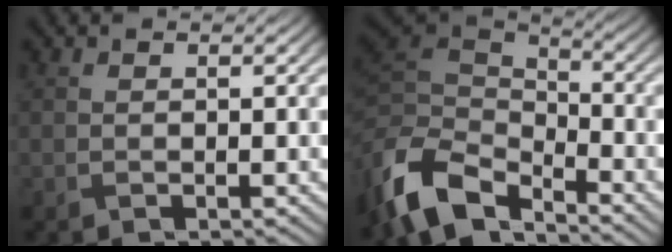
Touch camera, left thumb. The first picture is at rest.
{"total": 10.8, "force": [-6.9, 5.6, 6.0], "torque": [-0.149, -0.009, -0.142]}